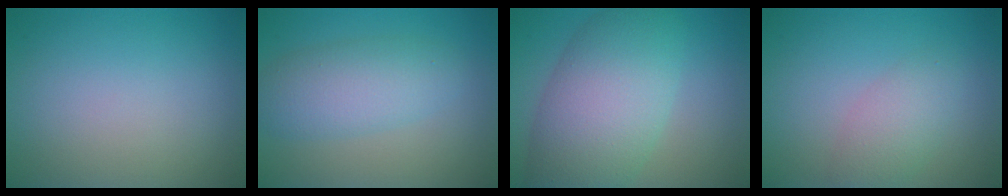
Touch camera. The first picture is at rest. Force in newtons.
{"total": 4.4, "press": 4.4, "slide": 0.3}
{"total": 9.4, "press": 9.4, "slide": 0.3}
{"total": 2.8, "press": 2.8, "slide": 0.0}